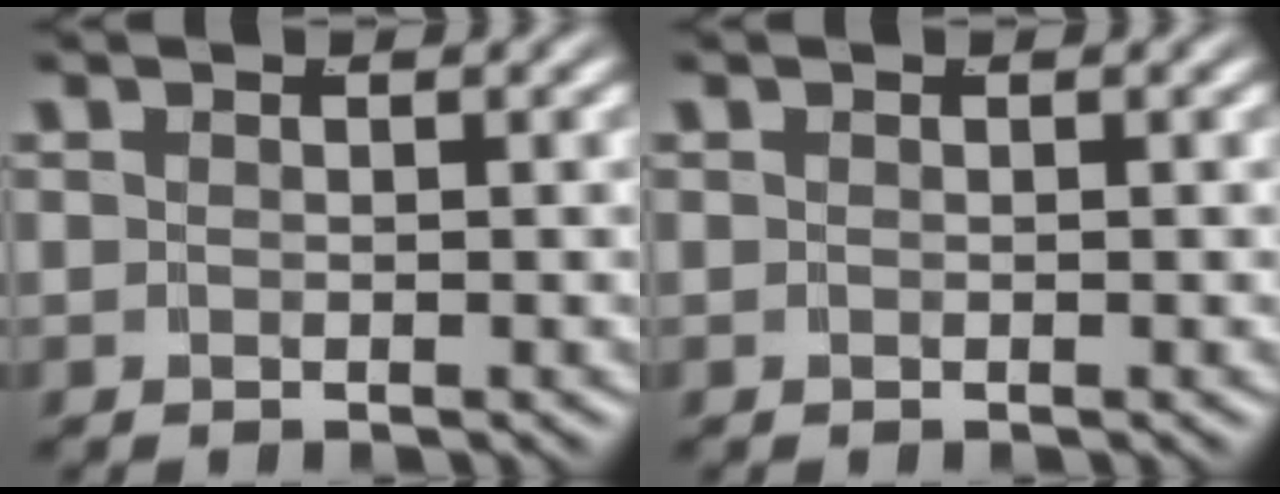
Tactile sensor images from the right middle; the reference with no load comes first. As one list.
[{"total": 0.0}]